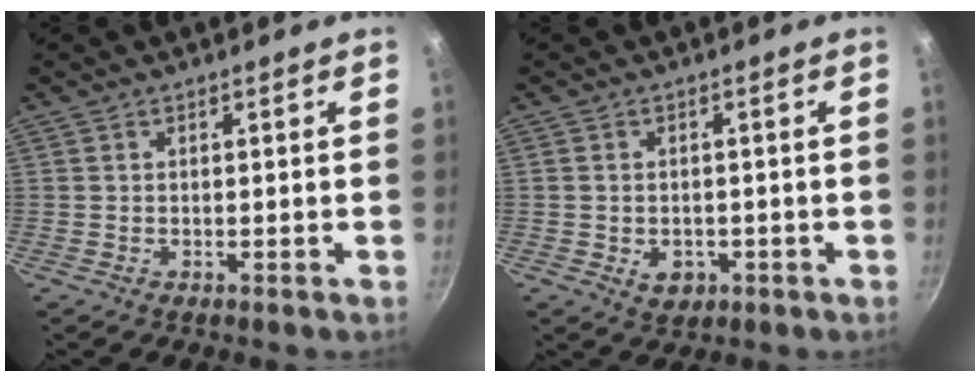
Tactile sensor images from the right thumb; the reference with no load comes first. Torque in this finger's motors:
{"motor_torque": [-0.29, 0.21, 0.18, 0.15, -0.04]}